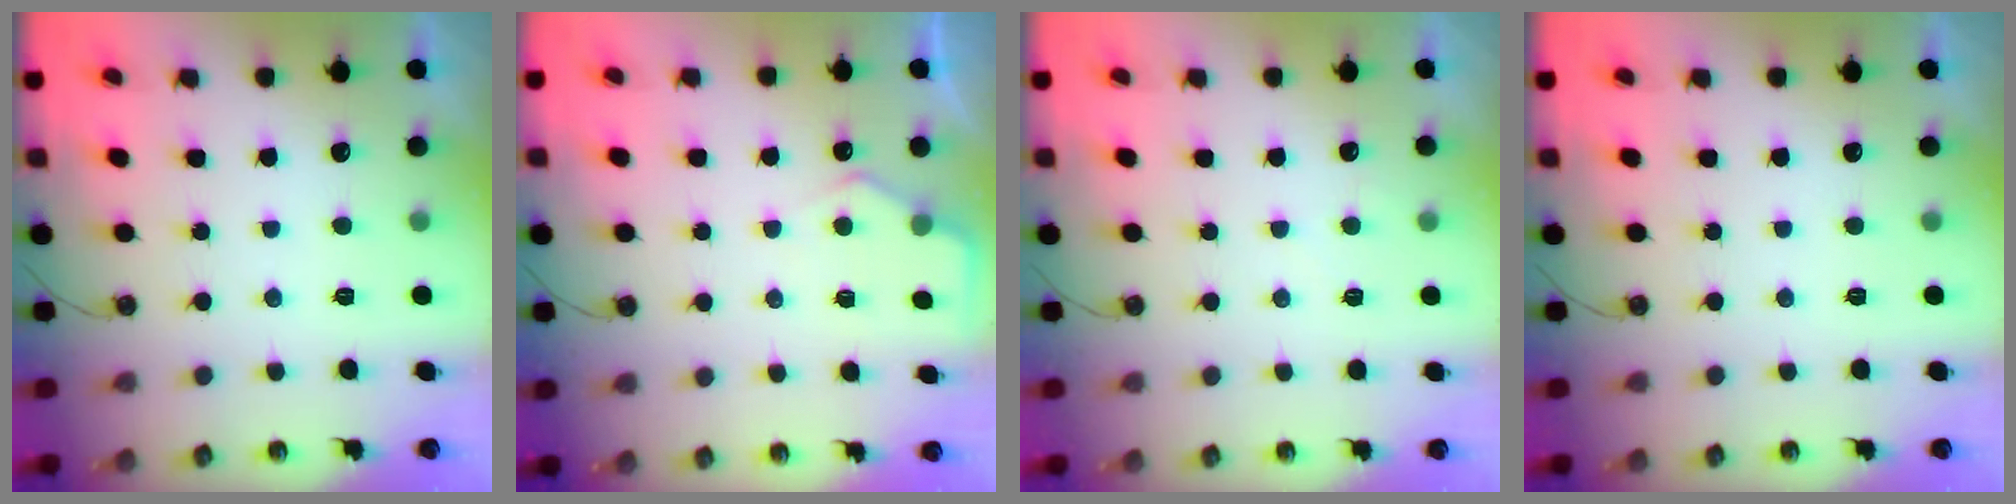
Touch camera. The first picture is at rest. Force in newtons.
{"total": 4.7, "press": 4.6, "slide": 0.5}
{"total": 1.9, "press": 1.9, "slide": 0.3}
{"total": 0.0}